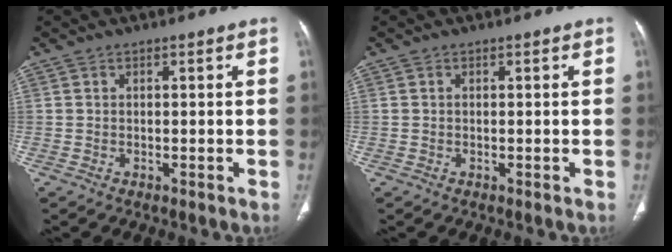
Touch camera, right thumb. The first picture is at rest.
{"total": 0.0}